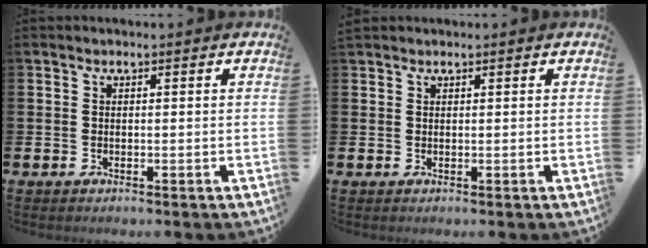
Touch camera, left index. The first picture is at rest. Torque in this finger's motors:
{"motor_torque": [0.42, -0.61, 0.37, 0.15]}